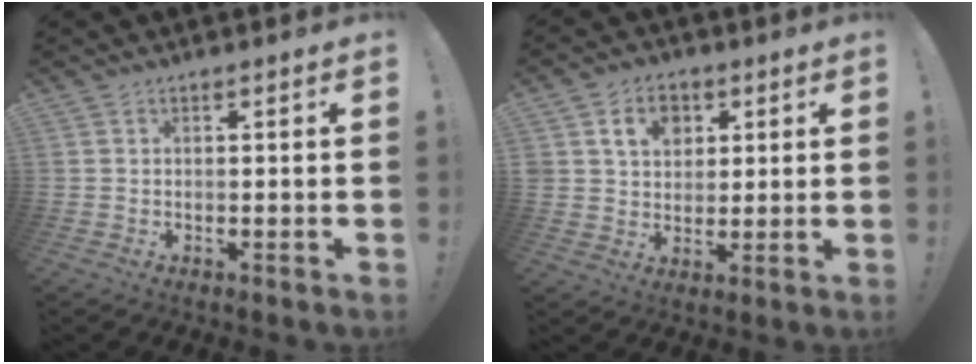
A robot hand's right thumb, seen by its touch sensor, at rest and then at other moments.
{"total": 9.3, "force": [3.9, 7.5, 4.0], "torque": [-0.060, -0.006, 0.074]}